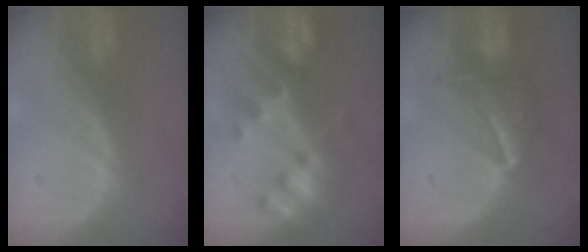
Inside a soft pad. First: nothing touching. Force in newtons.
{"total": 7.7, "press": 6.8, "slide": 3.5}
{"total": 7.1, "press": 6.2, "slide": 3.4}